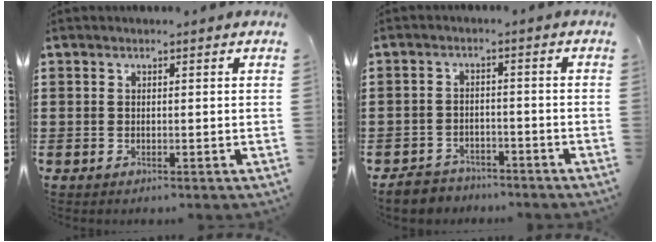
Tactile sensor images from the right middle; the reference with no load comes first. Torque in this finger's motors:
{"motor_torque": [2.14, 0.00, 0.01, 0.03]}